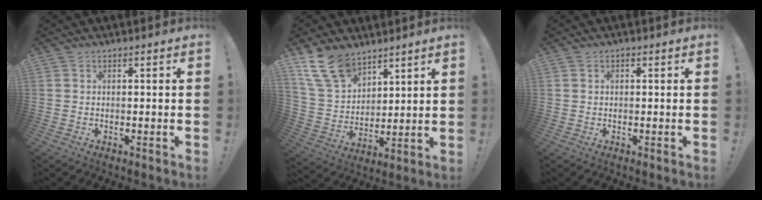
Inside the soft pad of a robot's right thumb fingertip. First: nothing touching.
{"total": 14.5, "force": [10.7, 7.8, 5.9], "torque": [-0.126, -0.063, 0.207]}
{"total": 0.6, "force": [0.0, 0.5, 0.2], "torque": [-0.004, 0.003, -0.001]}